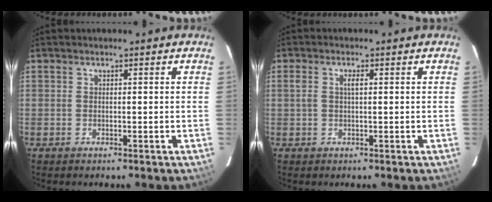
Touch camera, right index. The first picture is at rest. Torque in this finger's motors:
{"motor_torque": [0.08, -0.04, 0.07, 0.05]}